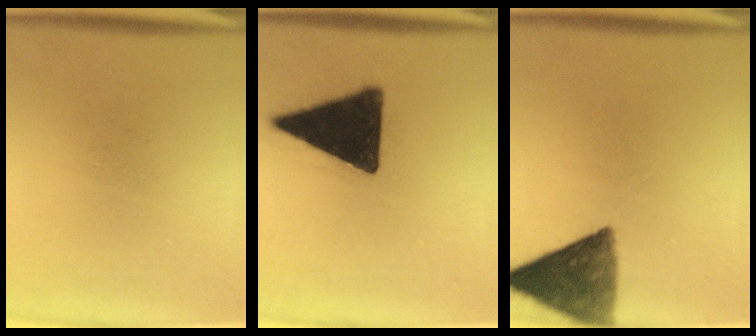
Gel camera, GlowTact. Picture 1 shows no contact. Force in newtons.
{"total": 19.1}
{"total": 10.7}